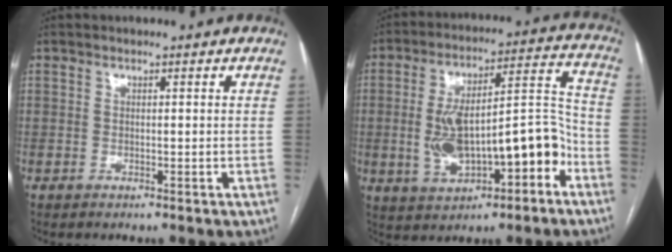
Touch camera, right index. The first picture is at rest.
{"total": 16.5, "force": [-4.8, 5.6, 14.8], "torque": [-0.243, 0.034, -0.064]}